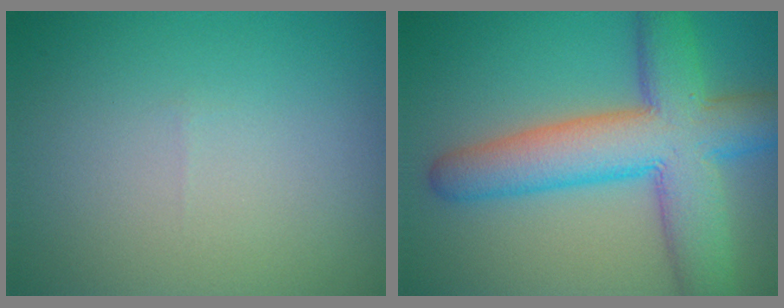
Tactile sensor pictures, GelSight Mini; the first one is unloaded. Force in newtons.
{"total": 9.5, "press": 9.5, "slide": 0.3}